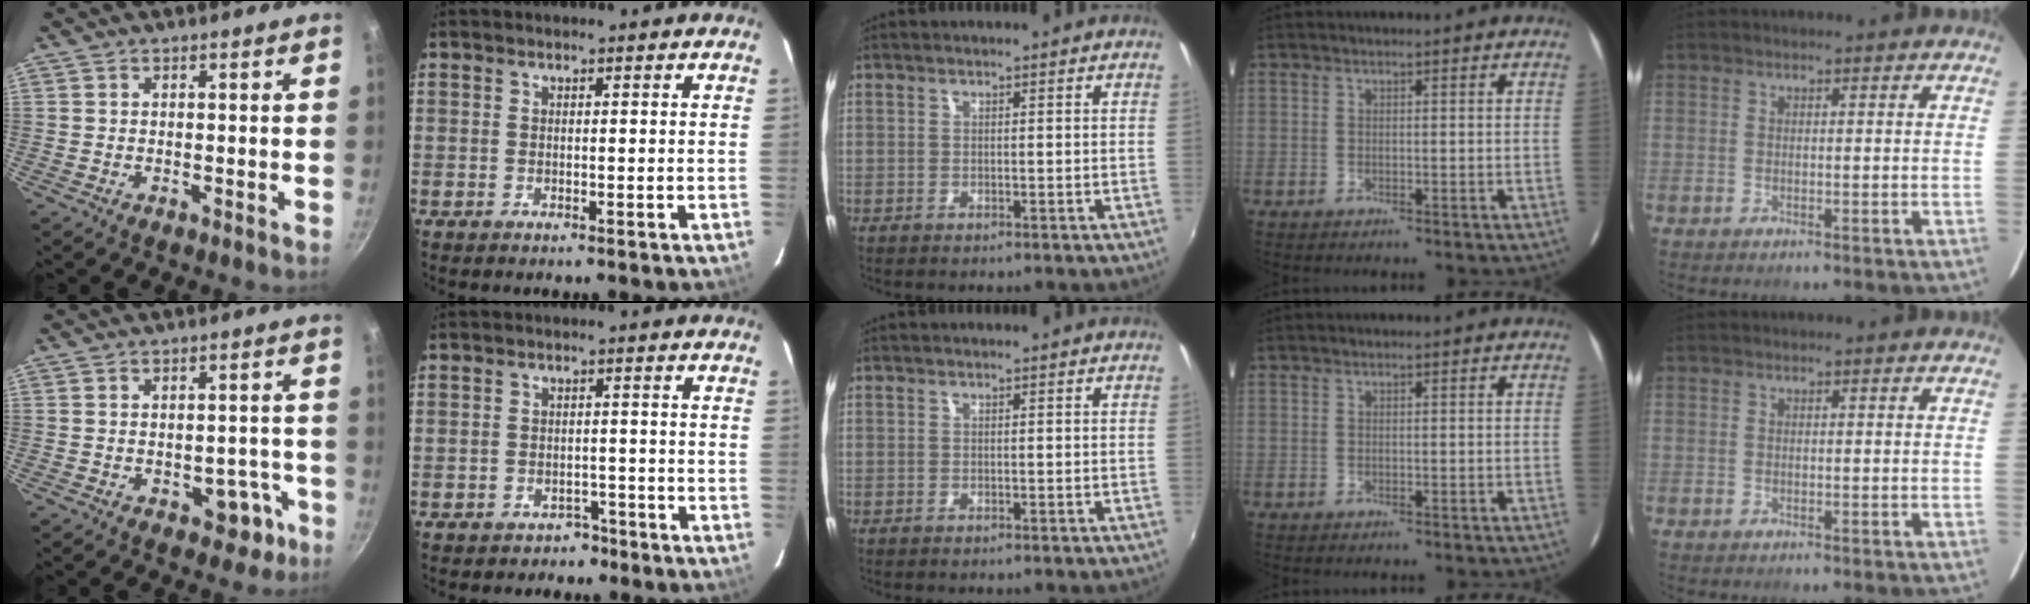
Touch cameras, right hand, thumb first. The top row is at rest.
{"thumb": {"total": 6.2, "force": [-2.6, 3.9, 4.0], "torque": [-0.023, 0.023, -0.024]}, "index": {"total": 4.0, "force": [-3.0, 2.7, 0.2], "torque": [-0.006, 0.019, -0.033]}}